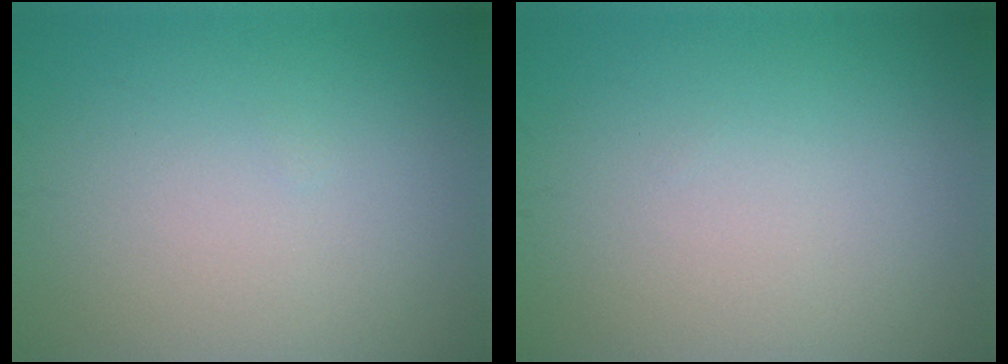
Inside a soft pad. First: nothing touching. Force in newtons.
{"total": 0.0}